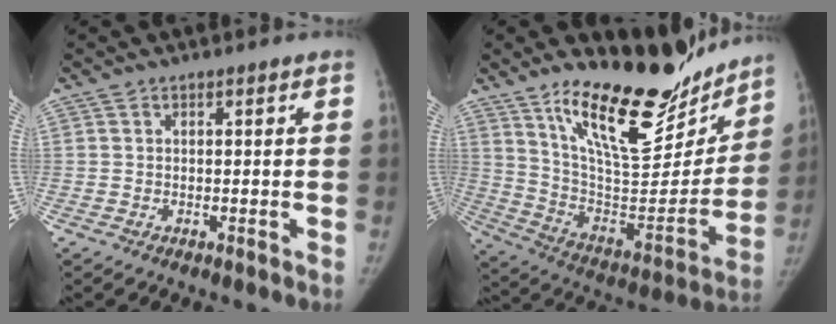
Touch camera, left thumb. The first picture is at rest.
{"total": 26.7, "force": [19.4, 9.5, 15.6], "torque": [-0.190, -0.107, 0.319]}